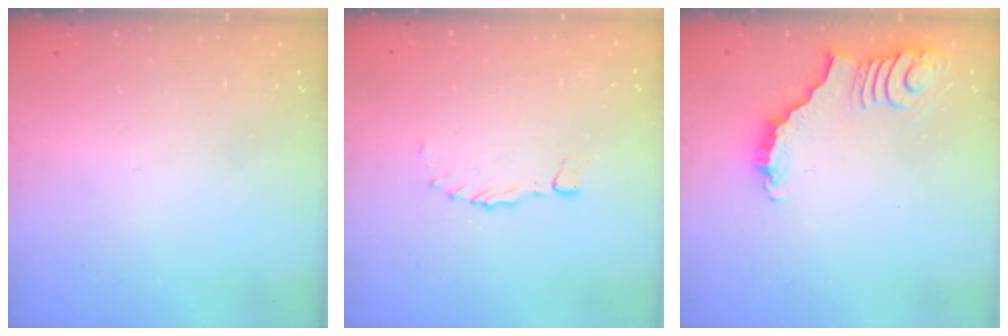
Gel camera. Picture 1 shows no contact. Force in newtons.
{"total": 0.0}
{"total": 4.0, "press": 3.9, "slide": 0.7}